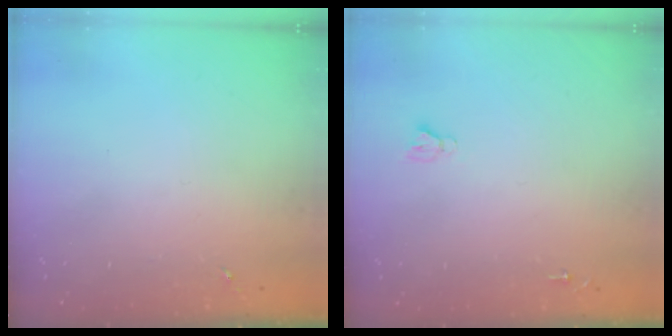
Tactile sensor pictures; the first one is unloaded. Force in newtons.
{"total": 2.7, "press": 2.7, "slide": 0.0}